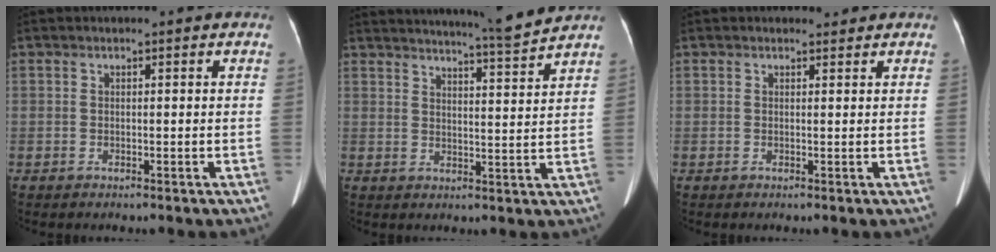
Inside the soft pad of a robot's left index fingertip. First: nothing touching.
{"total": 10.6, "force": [9.9, -1.9, 3.3], "torque": [-0.057, -0.026, 0.138]}
{"total": 0.8, "force": [0.7, 0.2, -0.2], "torque": [-0.006, -0.006, 0.010]}